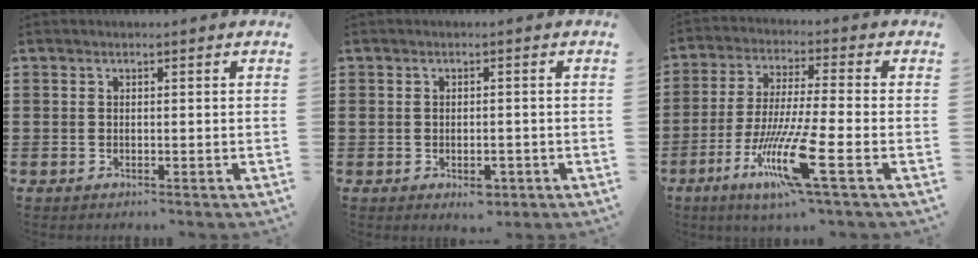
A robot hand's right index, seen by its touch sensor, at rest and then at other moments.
{"total": 2.7, "force": [-1.1, 1.5, 2.0], "torque": [-0.035, 0.002, -0.019]}
{"total": 12.8, "force": [-5.7, 1.3, 11.4], "torque": [-0.239, -0.012, -0.107]}